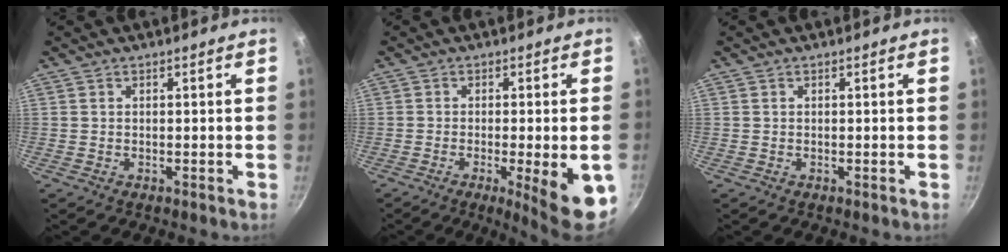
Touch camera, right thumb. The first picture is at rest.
{"total": 11.5, "force": [-3.6, 2.1, 10.7], "torque": [-0.131, 0.002, -0.044]}
{"total": 0.0}